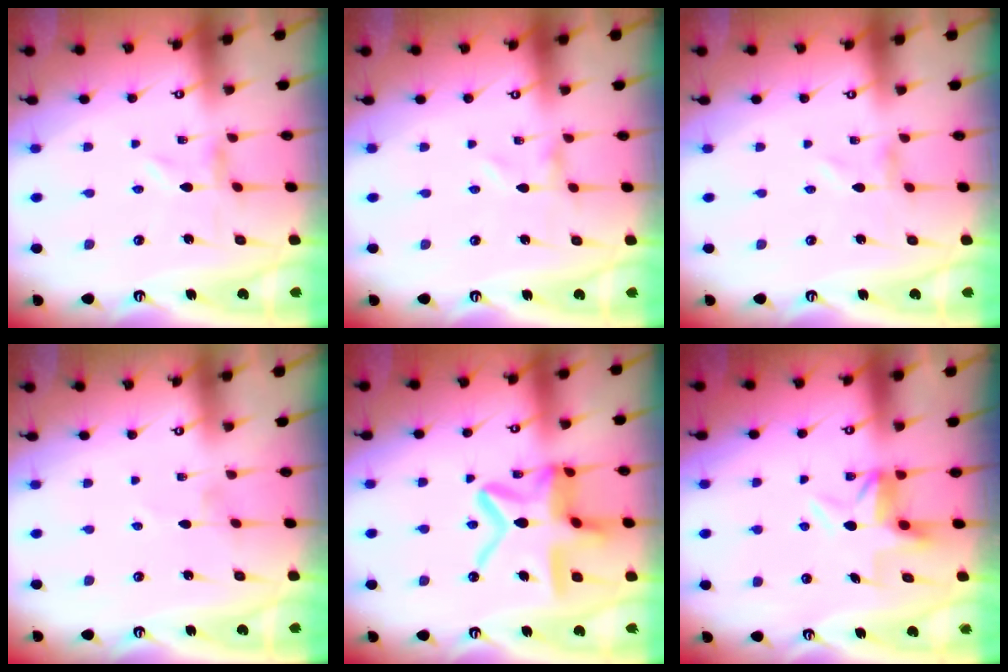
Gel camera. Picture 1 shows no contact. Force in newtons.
{"total": 0.0}
{"total": 0.0}
{"total": 0.5, "press": 0.5, "slide": 0.1}
{"total": 18.8, "press": 18.7, "slide": 1.7}
{"total": 5.3, "press": 5.2, "slide": 0.5}